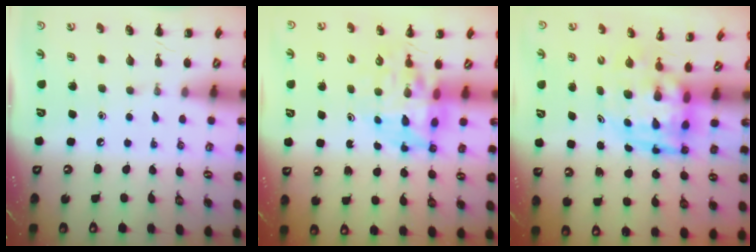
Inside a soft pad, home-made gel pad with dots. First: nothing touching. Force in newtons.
{"total": 9.5, "press": 9.1, "slide": 2.8}
{"total": 5.8, "press": 5.5, "slide": 1.9}